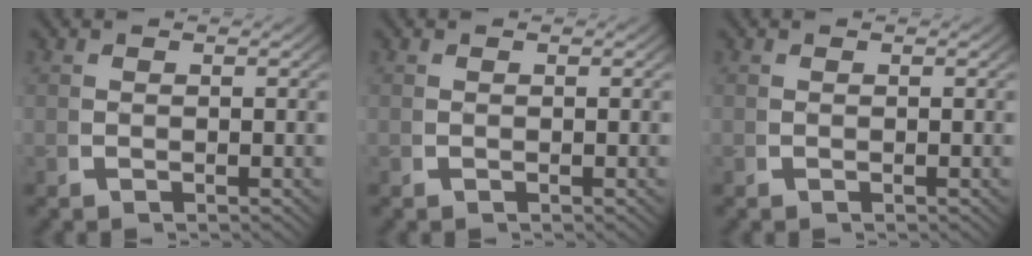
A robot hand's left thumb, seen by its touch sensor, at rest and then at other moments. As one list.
[{"total": 0.0}, {"total": 0.0}]